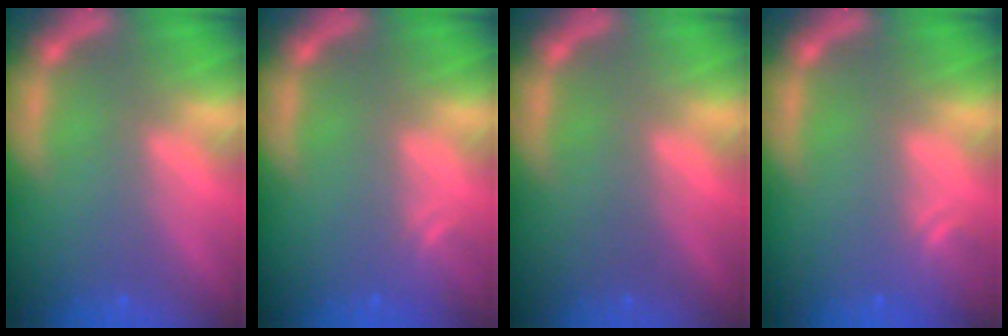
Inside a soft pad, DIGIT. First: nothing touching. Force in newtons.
{"total": 1.5}
{"total": 0.0}
{"total": 1.9}